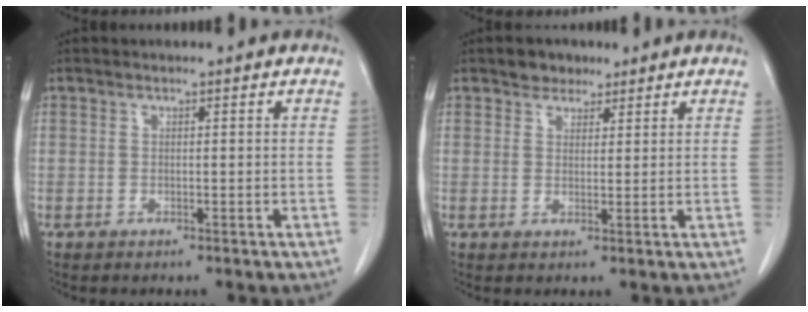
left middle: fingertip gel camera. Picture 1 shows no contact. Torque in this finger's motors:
{"motor_torque": [0.12, -0.11, -0.02, 0.01]}